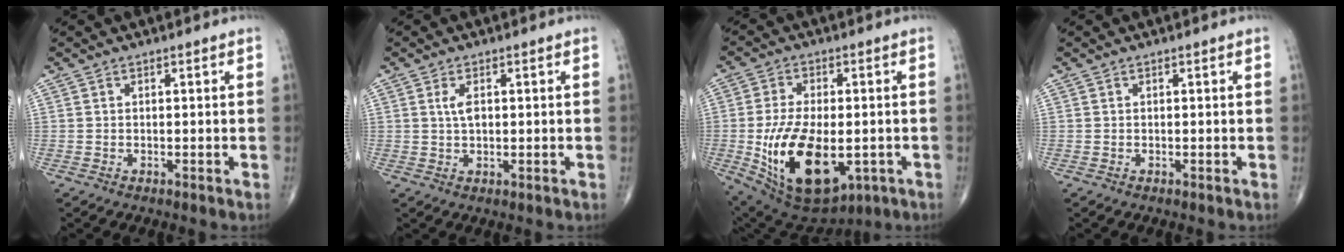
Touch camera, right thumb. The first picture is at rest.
{"total": 2.8, "force": [0.6, 1.4, 2.4], "torque": [-0.045, -0.004, 0.011]}
{"total": 20.1, "force": [-4.5, 10.8, 16.4], "torque": [-0.292, -0.009, -0.048]}
{"total": 0.0}